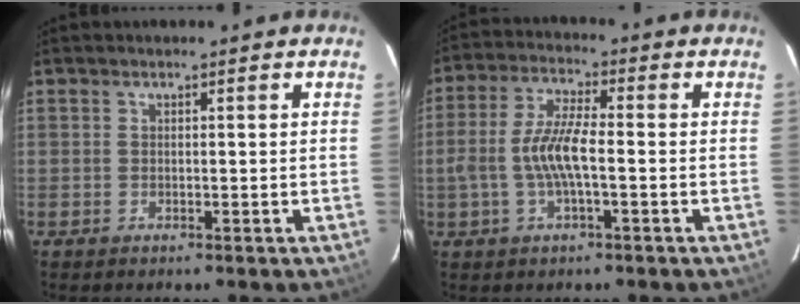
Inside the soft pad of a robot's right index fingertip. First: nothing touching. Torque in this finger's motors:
{"motor_torque": [0.42, -0.22, 0.30, 0.15]}